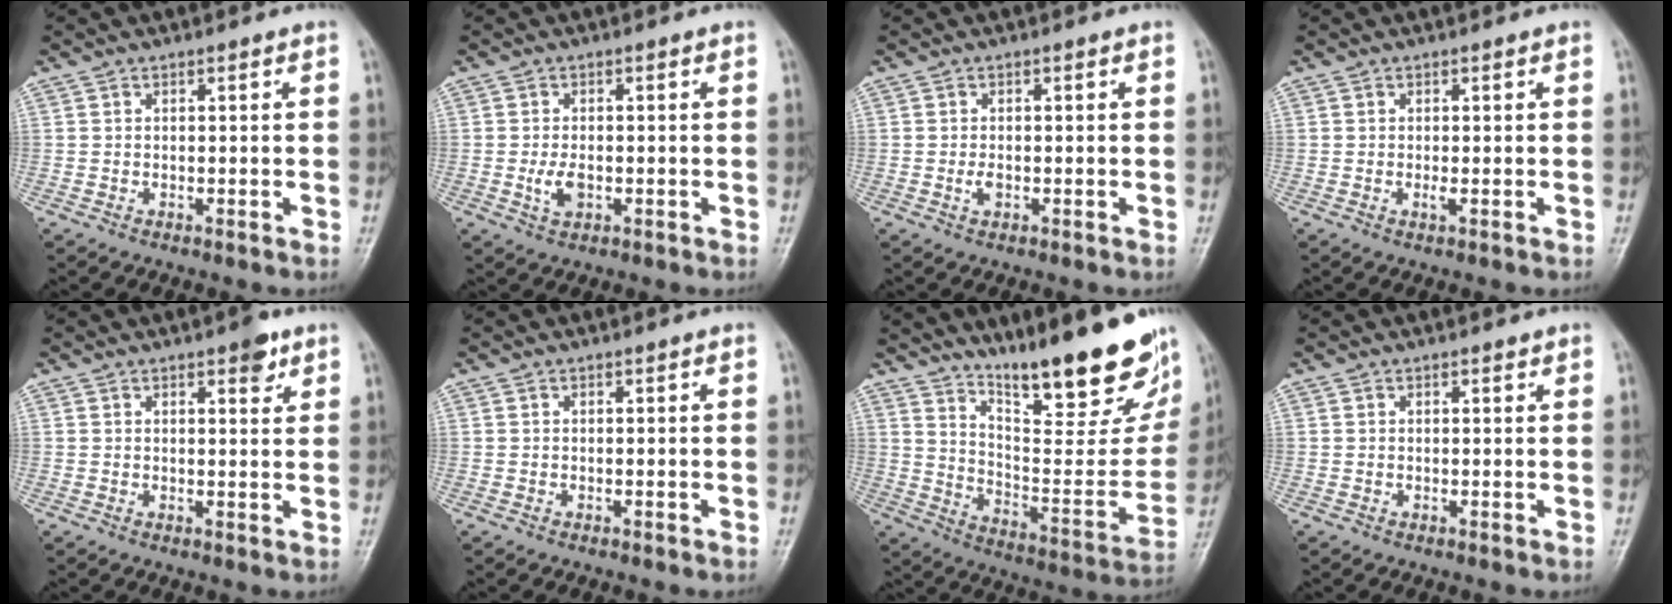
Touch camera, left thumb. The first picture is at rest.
{"total": 3.3, "force": [-0.7, 1.9, 2.6], "torque": [-0.051, -0.004, -0.011]}
{"total": 1.5, "force": [-0.3, 0.9, 1.2], "torque": [-0.022, -0.001, -0.007]}
{"total": 1.7, "force": [-0.3, 1.2, 1.1], "torque": [-0.011, 0.001, -0.004]}
{"total": 3.6, "force": [2.2, 1.4, 2.4], "torque": [-0.020, -0.009, 0.027]}
{"total": 0.0}
{"total": 26.2, "force": [18.8, 6.2, 17.2], "torque": [-0.217, -0.109, 0.283]}
{"total": 0.7, "force": [0.5, 0.3, 0.4], "torque": [-0.006, -0.003, 0.006]}